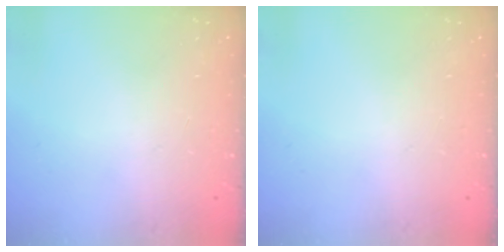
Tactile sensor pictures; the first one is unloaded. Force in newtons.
{"total": 0.0}